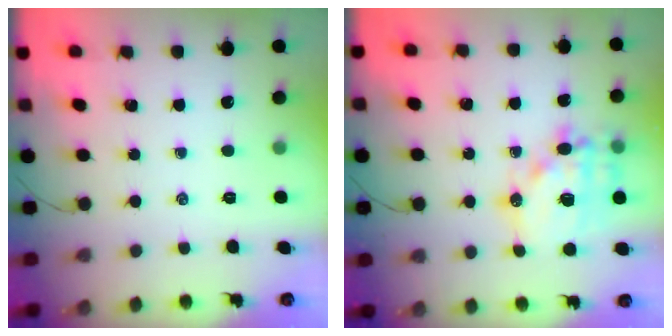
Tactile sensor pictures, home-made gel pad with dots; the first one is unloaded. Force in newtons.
{"total": 17.4, "press": 17.1, "slide": 3.2}